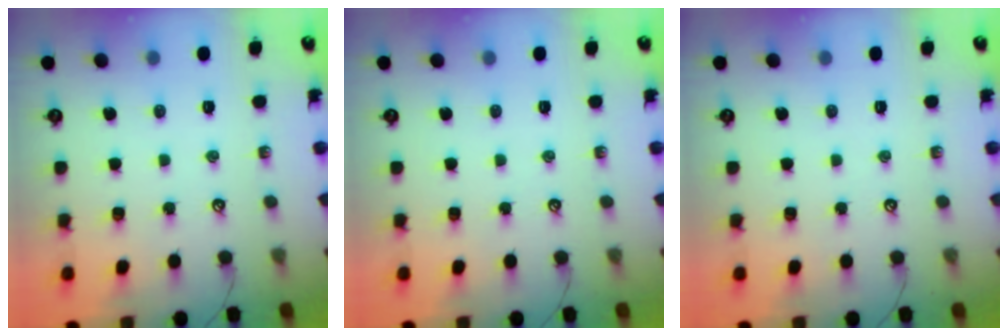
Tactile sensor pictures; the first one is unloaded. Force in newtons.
{"total": 0.0}
{"total": 0.0}